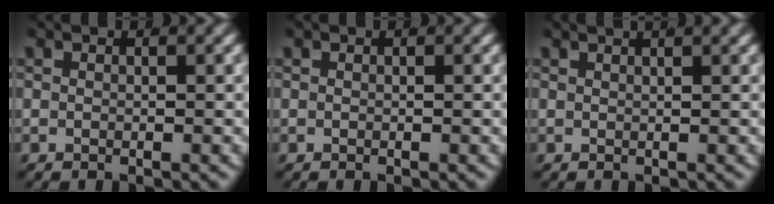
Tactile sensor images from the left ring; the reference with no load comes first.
{"total": 0.0}
{"total": 1.9, "force": [1.6, -0.4, 1.0], "torque": [-0.001, 0.007, 0.024]}